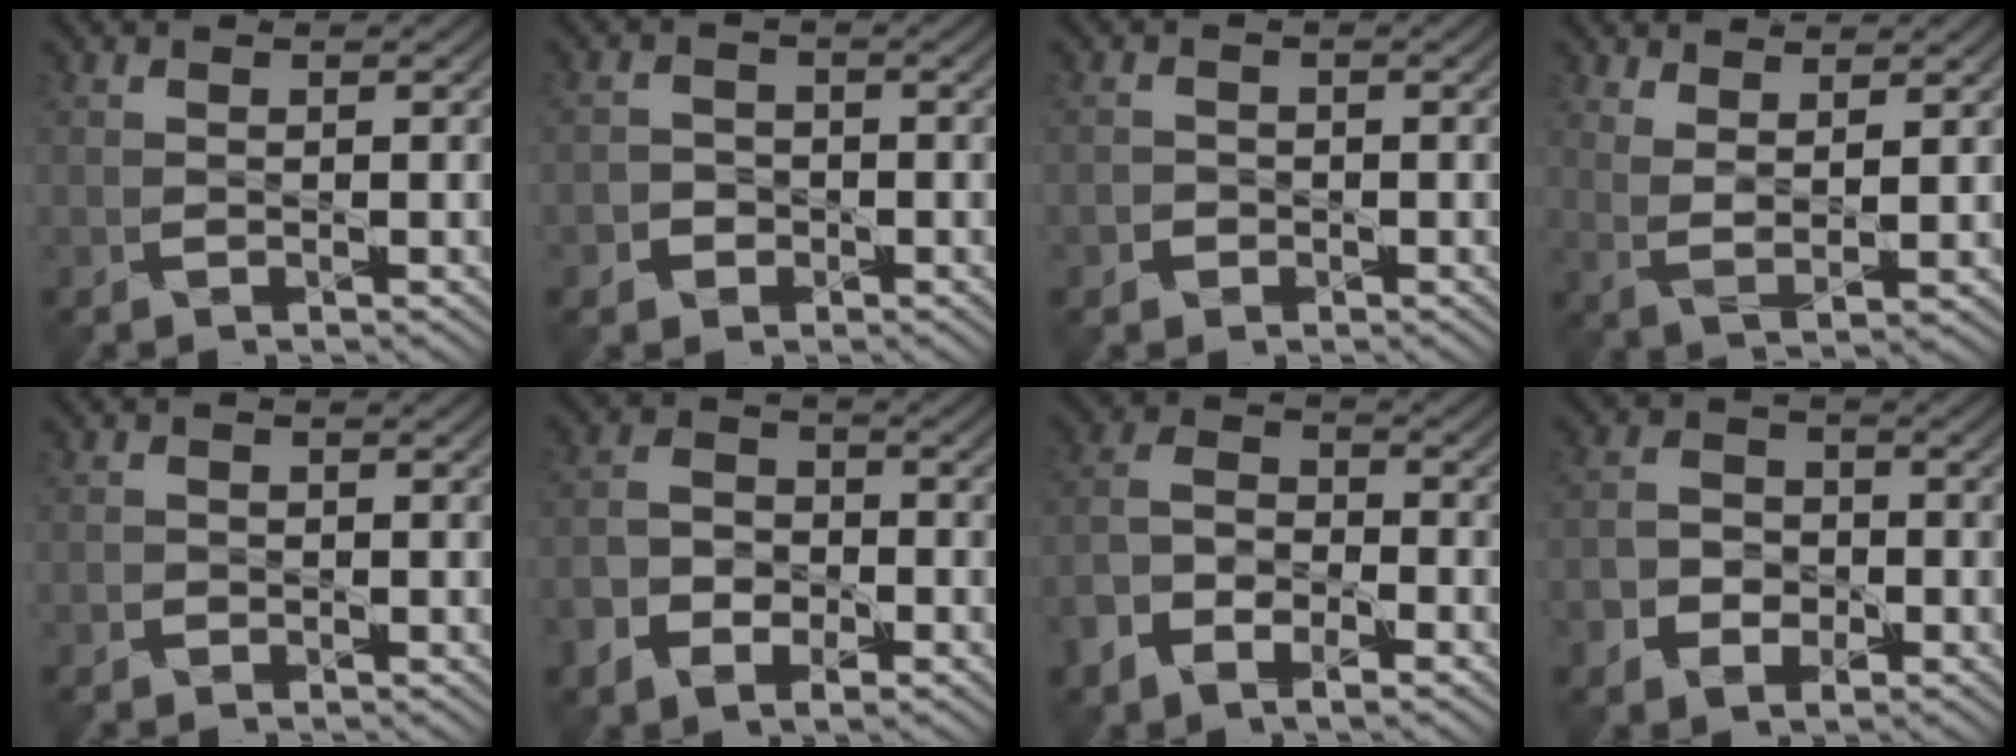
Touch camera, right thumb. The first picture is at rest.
{"total": 2.3, "force": [-1.1, 1.9, 0.6], "torque": [-0.001, 0.000, -0.026]}
{"total": 1.4, "force": [-0.7, 1.1, 0.3], "torque": [0.000, -0.001, -0.015]}
{"total": 4.1, "force": [3.0, 0.9, 2.7], "torque": [-0.055, -0.014, 0.063]}
{"total": 0.8, "force": [-0.4, 0.7, 0.2], "torque": [-0.002, -0.004, -0.010]}
{"total": 6.7, "force": [-3.6, 4.4, 3.5], "torque": [-0.079, -0.010, -0.076]}
{"total": 7.7, "force": [-4.7, 4.1, 4.5], "torque": [-0.102, -0.013, -0.098]}
{"total": 4.8, "force": [-2.3, 3.6, 2.1], "torque": [-0.034, -0.007, -0.055]}